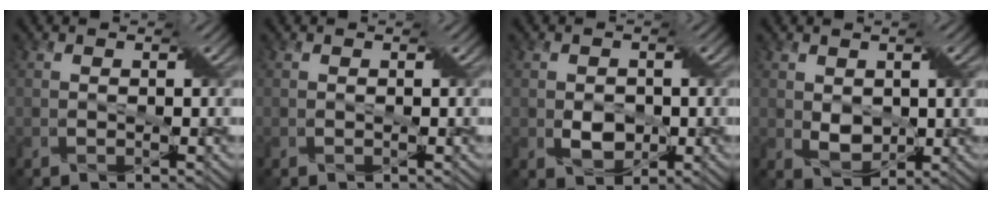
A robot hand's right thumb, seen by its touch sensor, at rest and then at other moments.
{"total": 0.0}
{"total": 2.8, "force": [-0.6, 2.2, 1.6], "torque": [-0.032, -0.003, -0.009]}
{"total": 3.3, "force": [0.8, 2.2, 2.3], "torque": [-0.047, -0.004, 0.019]}